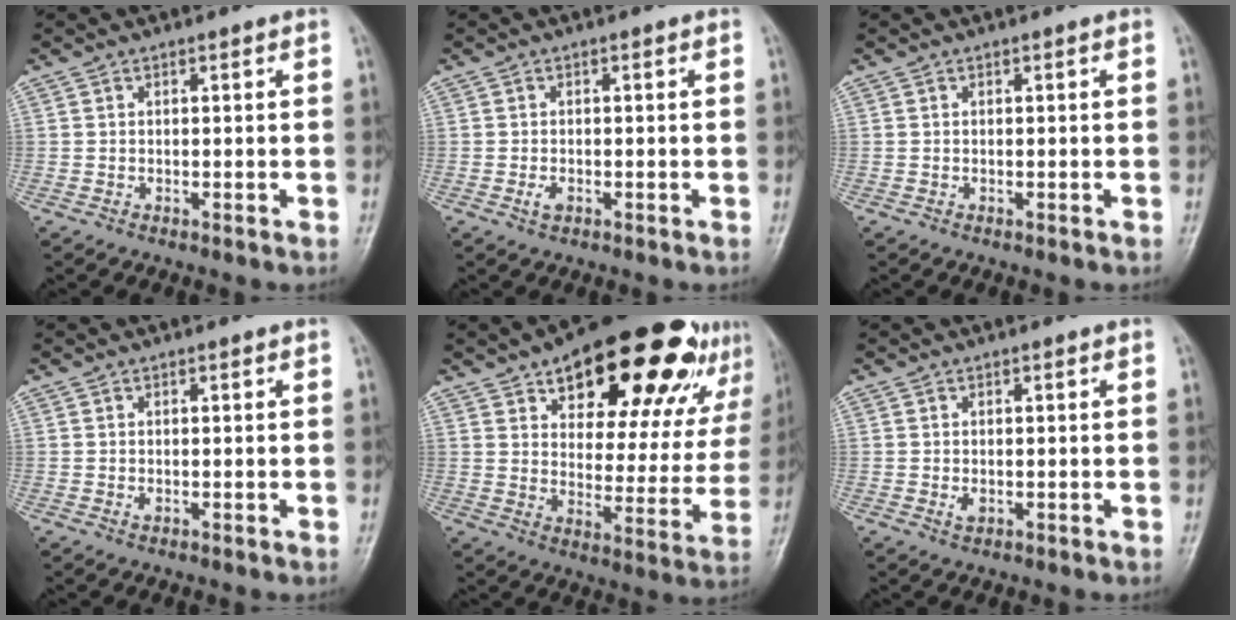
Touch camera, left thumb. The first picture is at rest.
{"total": 1.5, "force": [-0.5, 0.9, 1.1], "torque": [-0.018, -0.001, -0.010]}
{"total": 0.0}
{"total": 0.9, "force": [0.3, 0.5, 0.7], "torque": [-0.008, -0.001, 0.006]}
{"total": 26.9, "force": [16.7, 11.8, 17.5], "torque": [-0.206, -0.039, 0.237]}
{"total": 1.5, "force": [0.1, 1.0, 1.2], "torque": [-0.015, -0.003, 0.005]}